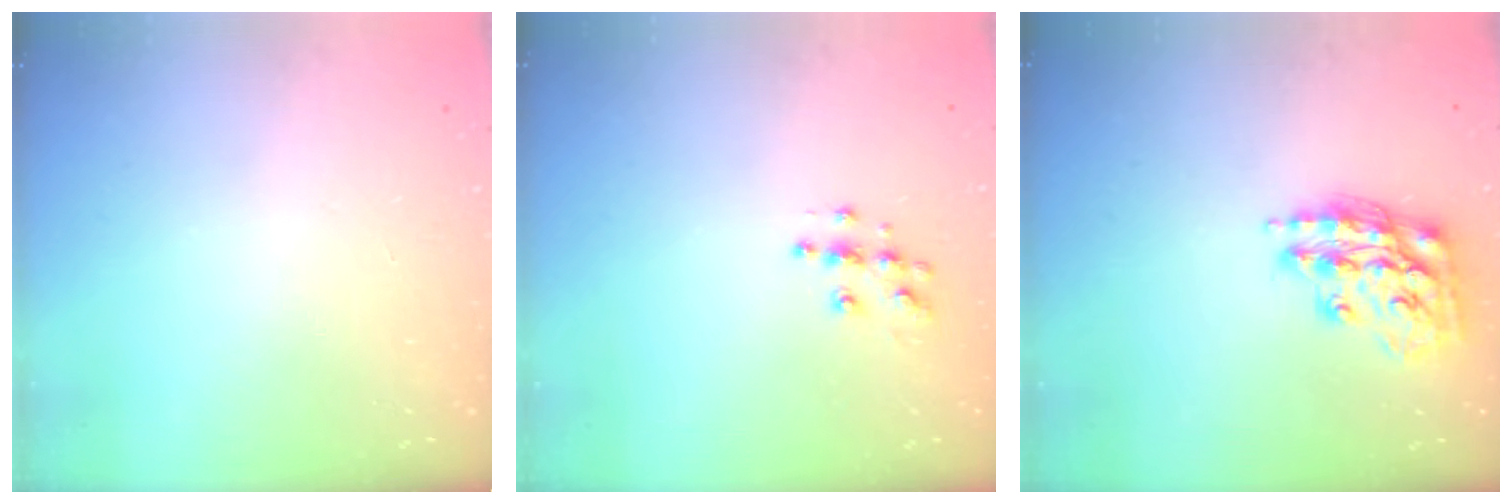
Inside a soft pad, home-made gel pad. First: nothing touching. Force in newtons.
{"total": 7.6, "press": 7.6, "slide": 0.4}
{"total": 16.3, "press": 16.2, "slide": 1.1}